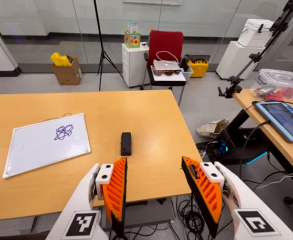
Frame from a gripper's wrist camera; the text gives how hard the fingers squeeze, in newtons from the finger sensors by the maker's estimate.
{"total": 0.0}